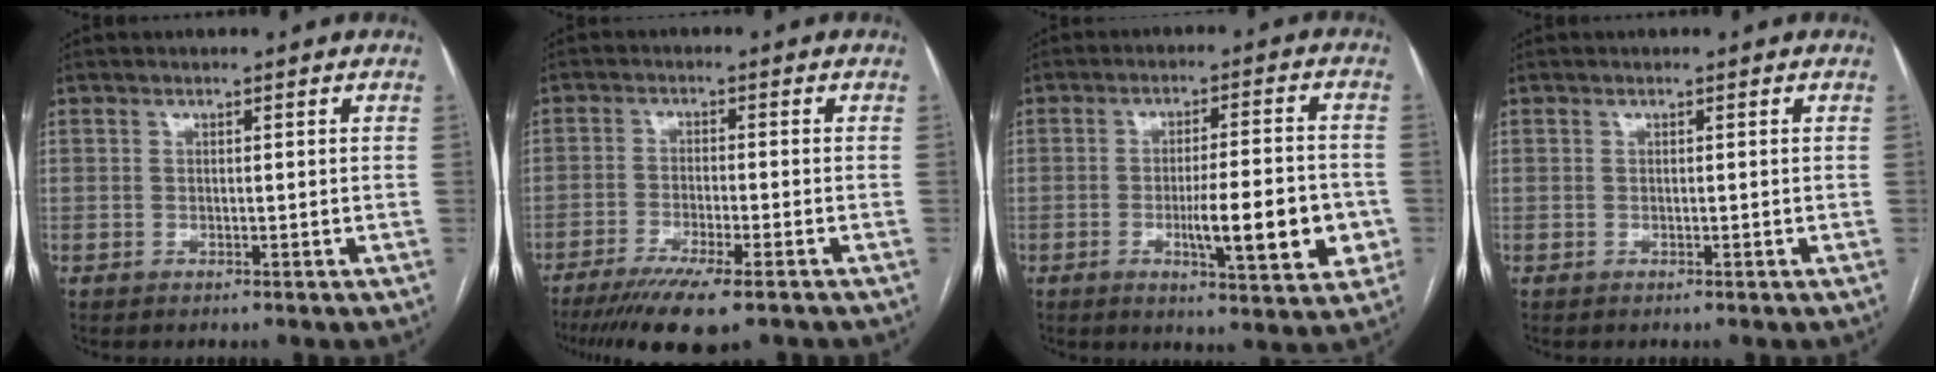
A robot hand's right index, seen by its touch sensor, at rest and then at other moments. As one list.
[{"total": 11.4, "force": [-8.4, 1.2, 7.6], "torque": [-0.115, -0.024, -0.131]}, {"total": 11.7, "force": [-3.0, 2.1, 11.2], "torque": [-0.161, 0.000, -0.038]}, {"total": 0.0}]